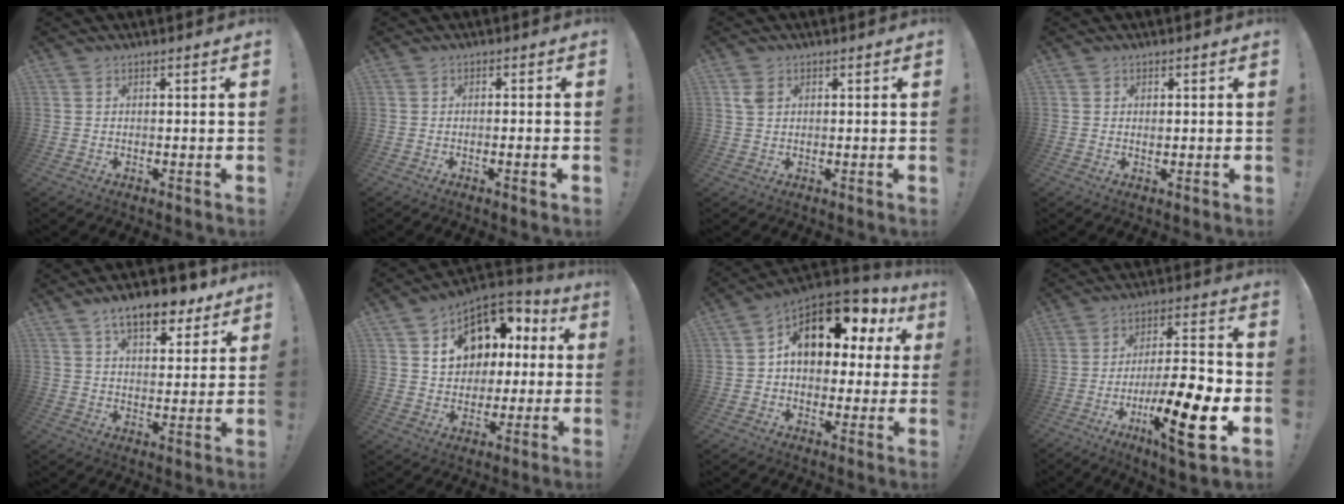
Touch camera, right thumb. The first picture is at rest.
{"total": 2.3, "force": [-0.9, 0.1, 2.2], "torque": [-0.037, 0.000, -0.013]}
{"total": 2.4, "force": [1.1, 1.7, 1.4], "torque": [-0.022, 0.001, 0.018]}
{"total": 0.9, "force": [0.5, 0.8, 0.1], "torque": [0.006, 0.001, 0.008]}
{"total": 12.3, "force": [8.3, 5.2, 7.5], "torque": [-0.114, -0.043, 0.144]}
{"total": 15.2, "force": [5.1, 11.9, 8.0], "torque": [-0.107, -0.026, 0.105]}
{"total": 16.3, "force": [6.8, 9.8, 11.1], "torque": [-0.156, -0.037, 0.116]}
{"total": 21.0, "force": [-8.0, 5.6, 18.6], "torque": [-0.296, 0.044, -0.122]}